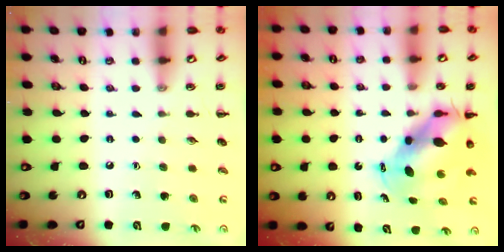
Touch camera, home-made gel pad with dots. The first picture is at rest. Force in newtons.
{"total": 8.2, "press": 7.9, "slide": 2.1}